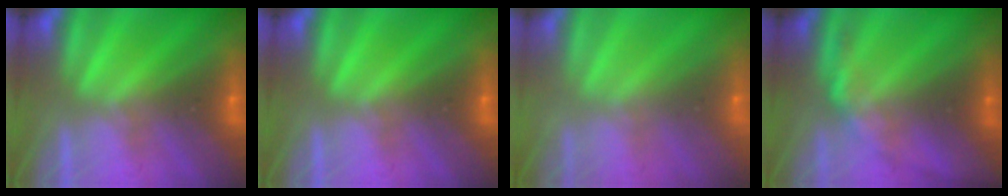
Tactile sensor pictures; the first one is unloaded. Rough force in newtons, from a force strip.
{"total": 0.0}
{"total": 9.4}
{"total": 2.4}